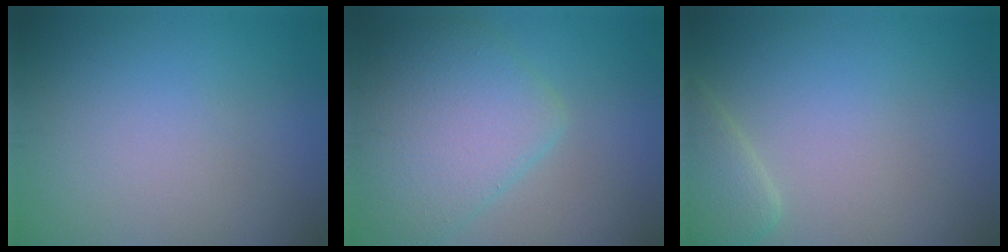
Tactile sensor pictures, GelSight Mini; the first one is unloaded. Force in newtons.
{"total": 6.9, "press": 6.9, "slide": 0.4}
{"total": 2.6, "press": 2.5, "slide": 0.3}